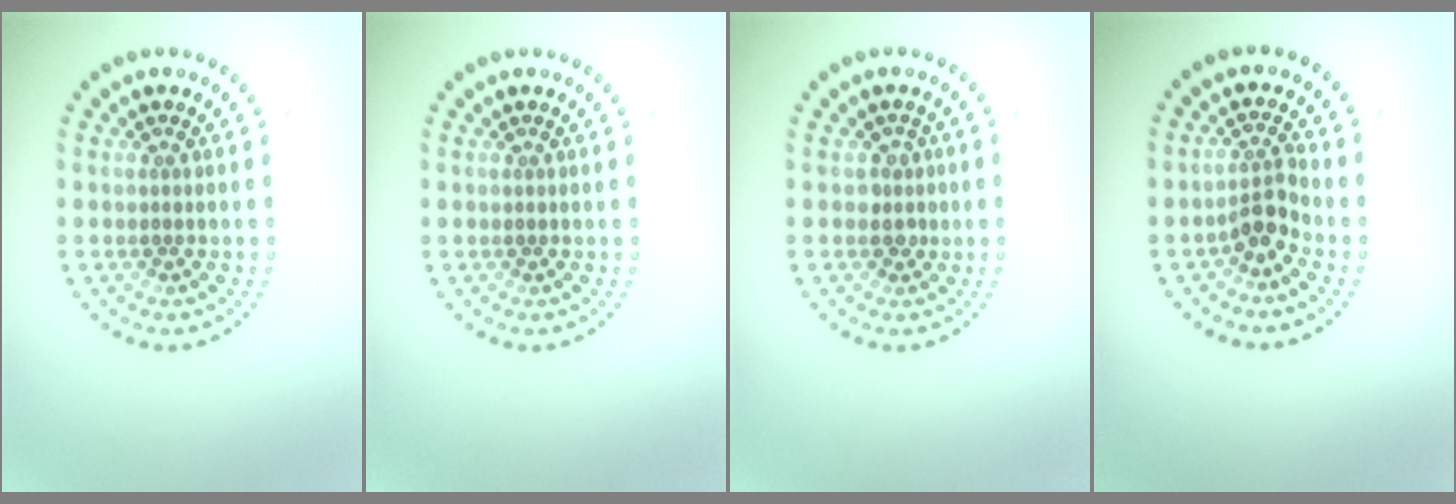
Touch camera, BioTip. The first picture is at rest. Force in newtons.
{"total": 0.0}
{"total": 1.5, "press": 1.2, "slide": 0.8}
{"total": 2.3, "press": 1.7, "slide": 1.5}